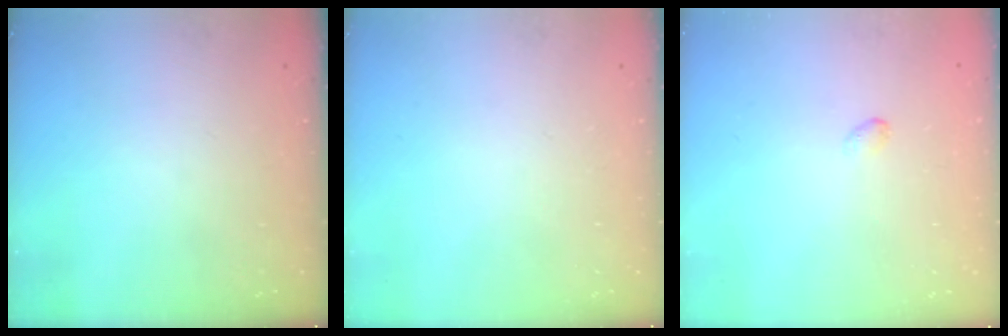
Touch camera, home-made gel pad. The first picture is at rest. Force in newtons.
{"total": 0.0}
{"total": 2.6, "press": 2.5, "slide": 0.5}